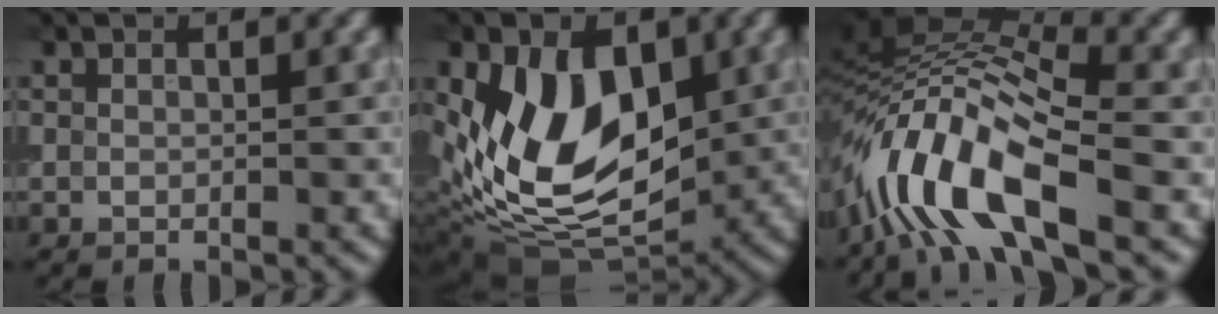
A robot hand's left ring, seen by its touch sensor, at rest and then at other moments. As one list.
[{"total": 10.5, "force": [0.9, 6.9, 7.9], "torque": [-0.144, -0.018, 0.020]}, {"total": 11.3, "force": [-4.4, 4.2, 9.5], "torque": [-0.182, 0.017, -0.093]}]